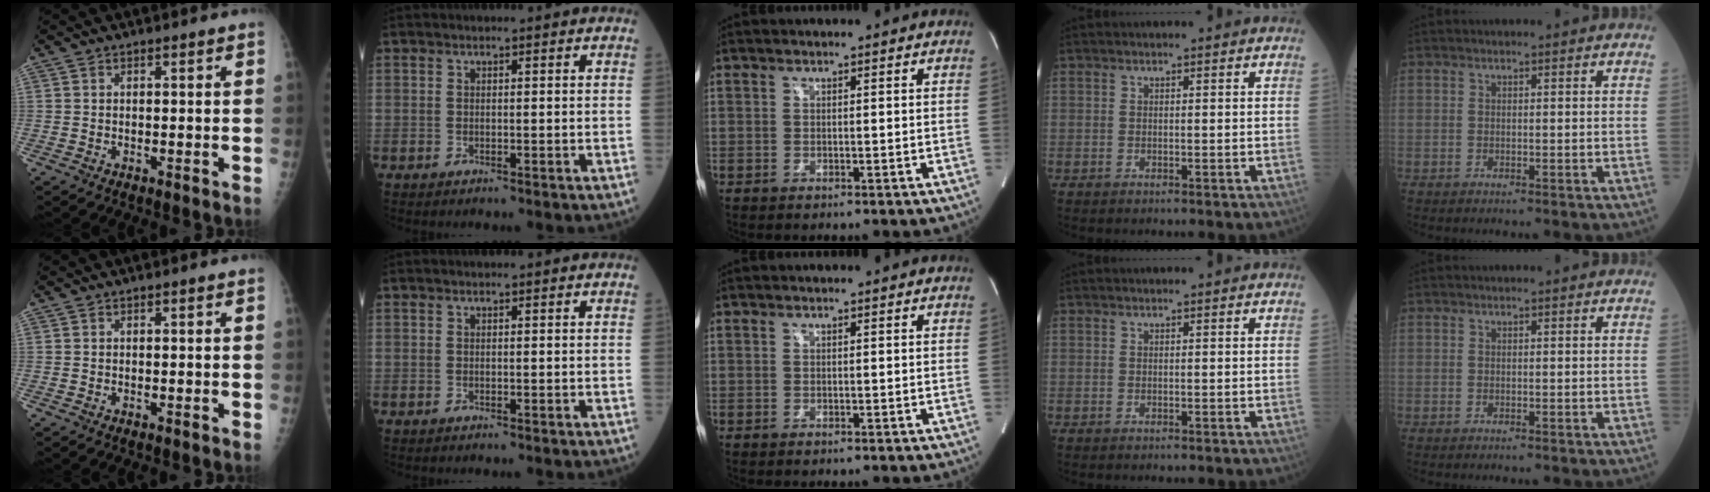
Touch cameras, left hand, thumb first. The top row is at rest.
{}